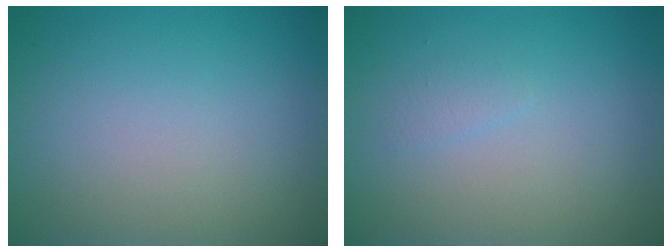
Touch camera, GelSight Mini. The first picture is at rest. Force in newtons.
{"total": 0.8, "press": 0.8, "slide": 0.0}